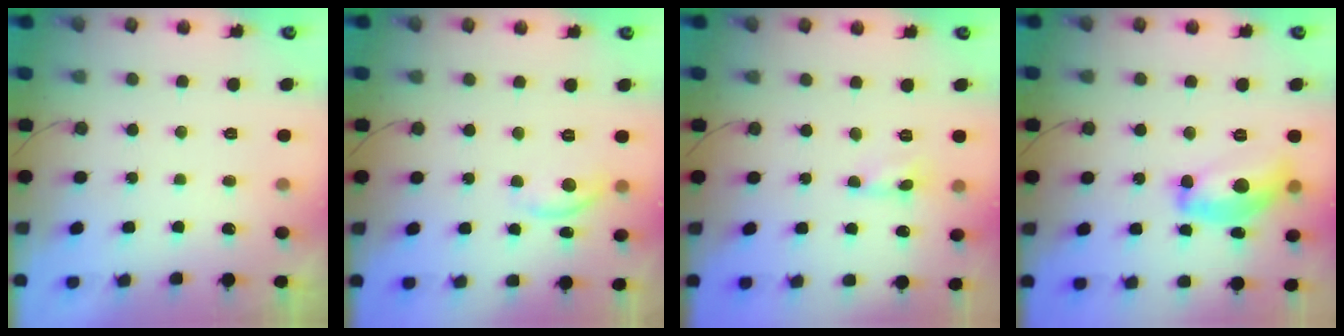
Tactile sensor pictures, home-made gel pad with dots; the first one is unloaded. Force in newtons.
{"total": 7.0, "press": 7.0, "slide": 0.4}
{"total": 0.0}
{"total": 14.9, "press": 14.9, "slide": 0.7}